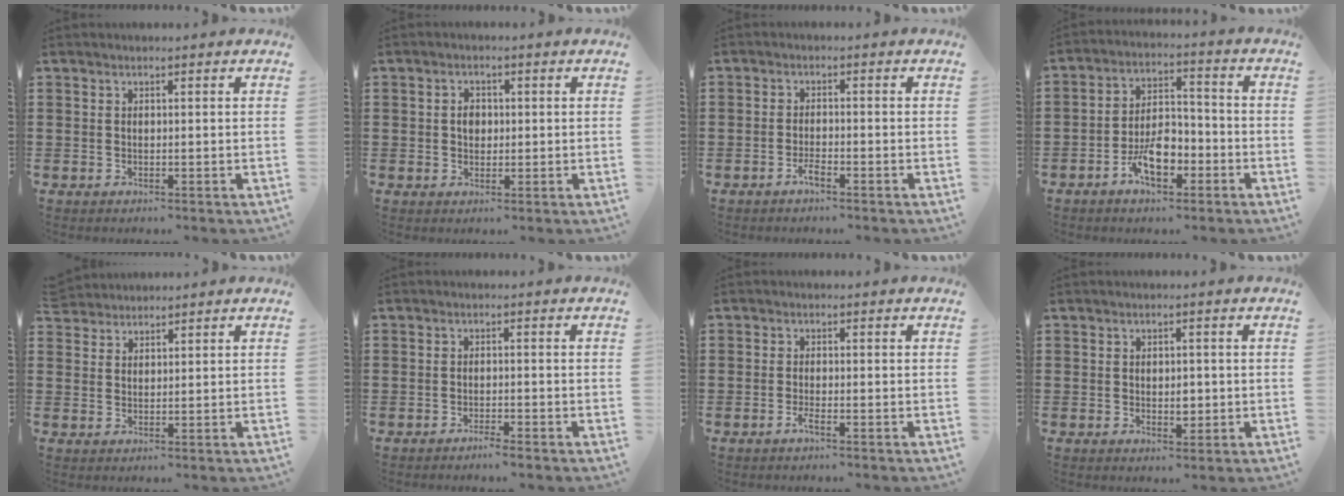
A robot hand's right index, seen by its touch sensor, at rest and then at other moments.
{"total": 2.3, "force": [0.1, 1.7, 1.5], "torque": [-0.032, 0.008, 0.001]}
{"total": 2.0, "force": [-1.4, 0.3, 1.4], "torque": [-0.026, -0.001, -0.026]}
{"total": 7.8, "force": [-4.0, 3.9, 5.4], "torque": [-0.104, 0.011, -0.073]}
{"total": 2.7, "force": [2.5, 0.7, -0.3], "torque": [-0.003, 0.003, 0.051]}
{"total": 1.5, "force": [-1.4, -0.1, 0.6], "torque": [-0.011, 0.000, -0.026]}
{"total": 1.5, "force": [-1.0, 0.1, 1.1], "torque": [-0.028, -0.007, -0.020]}
{"total": 2.4, "force": [-0.2, 1.4, 2.0], "torque": [-0.028, 0.001, -0.005]}